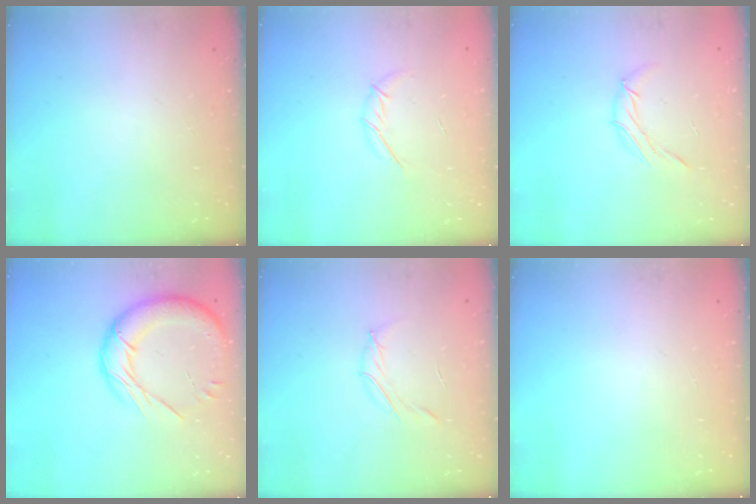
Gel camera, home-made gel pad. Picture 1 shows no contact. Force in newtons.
{"total": 5.7, "press": 5.7, "slide": 0.9}
{"total": 6.6, "press": 6.6, "slide": 0.6}
{"total": 16.6, "press": 16.4, "slide": 2.3}
{"total": 4.0, "press": 3.8, "slide": 1.0}
{"total": 0.0}